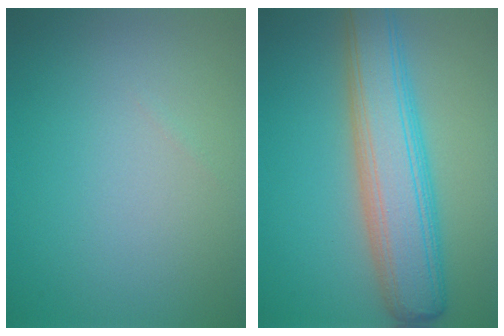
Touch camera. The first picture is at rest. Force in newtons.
{"total": 8.2, "press": 8.2, "slide": 0.3}